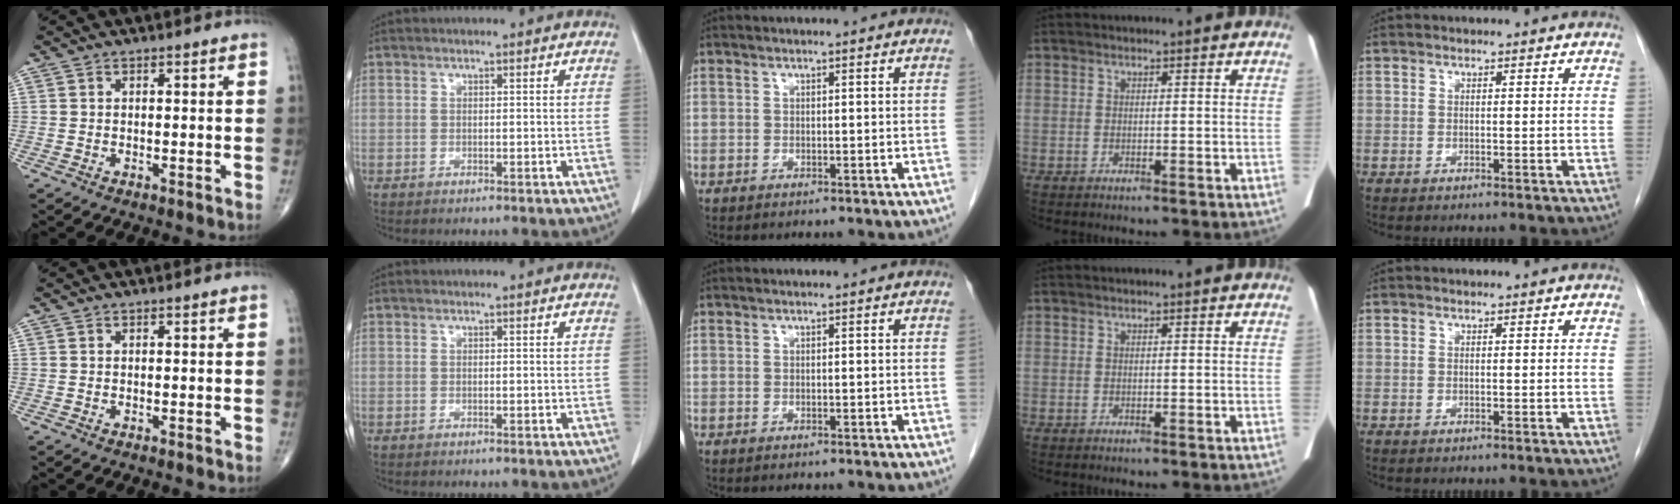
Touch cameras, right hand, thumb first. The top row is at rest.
{}